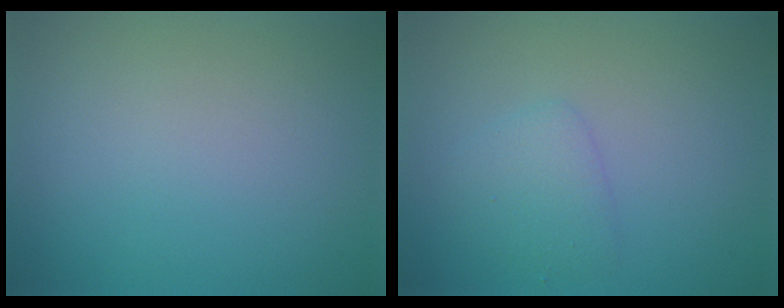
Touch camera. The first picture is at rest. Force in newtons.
{"total": 1.9, "press": 1.9, "slide": 0.0}